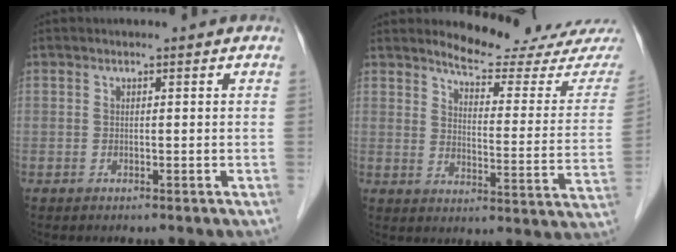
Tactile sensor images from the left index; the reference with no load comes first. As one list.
[{"total": 15.2, "force": [14.7, 0.5, 4.0], "torque": [-0.048, -0.091, 0.169]}]